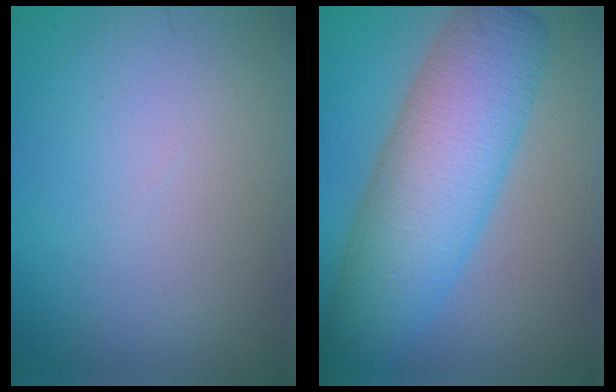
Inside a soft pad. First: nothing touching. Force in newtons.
{"total": 9.3, "press": 9.3, "slide": 0.3}